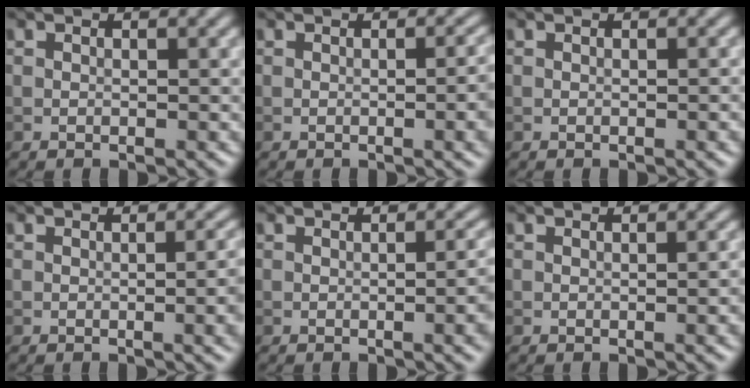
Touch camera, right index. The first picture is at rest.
{"total": 4.8, "force": [-0.6, 1.9, 4.4], "torque": [-0.041, -0.006, -0.003]}
{"total": 0.8, "force": [-0.2, 0.1, 0.7], "torque": [-0.009, 0.000, -0.002]}
{"total": 5.0, "force": [-0.6, 1.9, 4.5], "torque": [-0.042, -0.005, -0.004]}
{"total": 4.9, "force": [-0.7, 1.9, 4.5], "torque": [-0.040, -0.004, -0.006]}
{"total": 1.8, "force": [-0.3, 0.4, 1.7], "torque": [-0.020, 0.000, -0.006]}